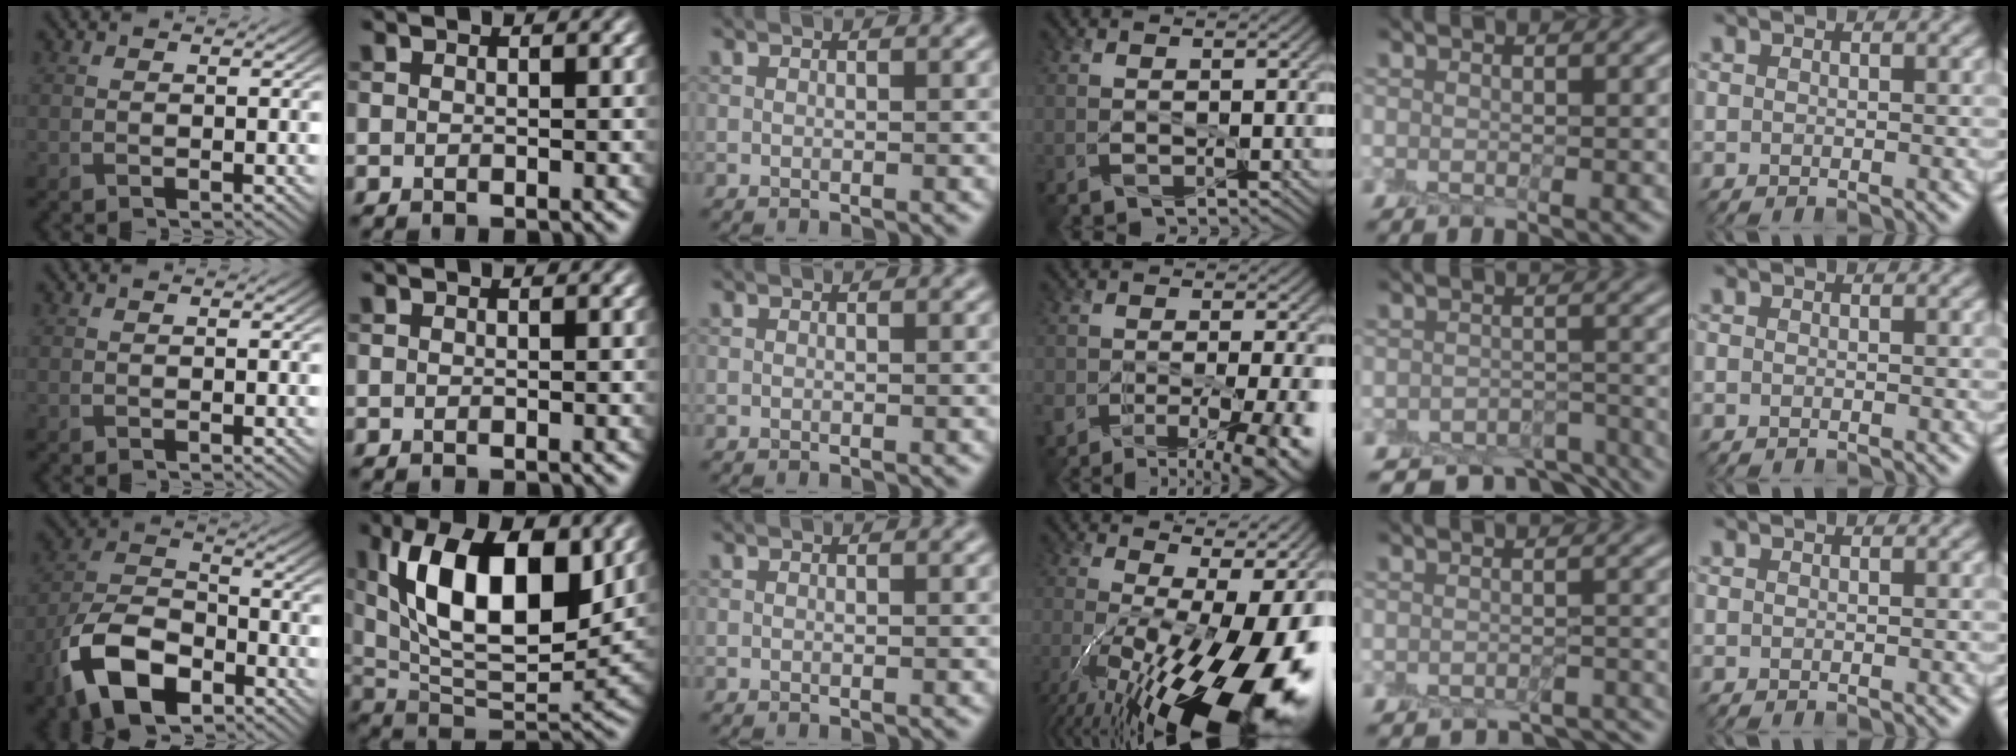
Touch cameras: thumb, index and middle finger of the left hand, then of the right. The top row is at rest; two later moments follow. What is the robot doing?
{"motion": "peel", "object": "envelope seal"}